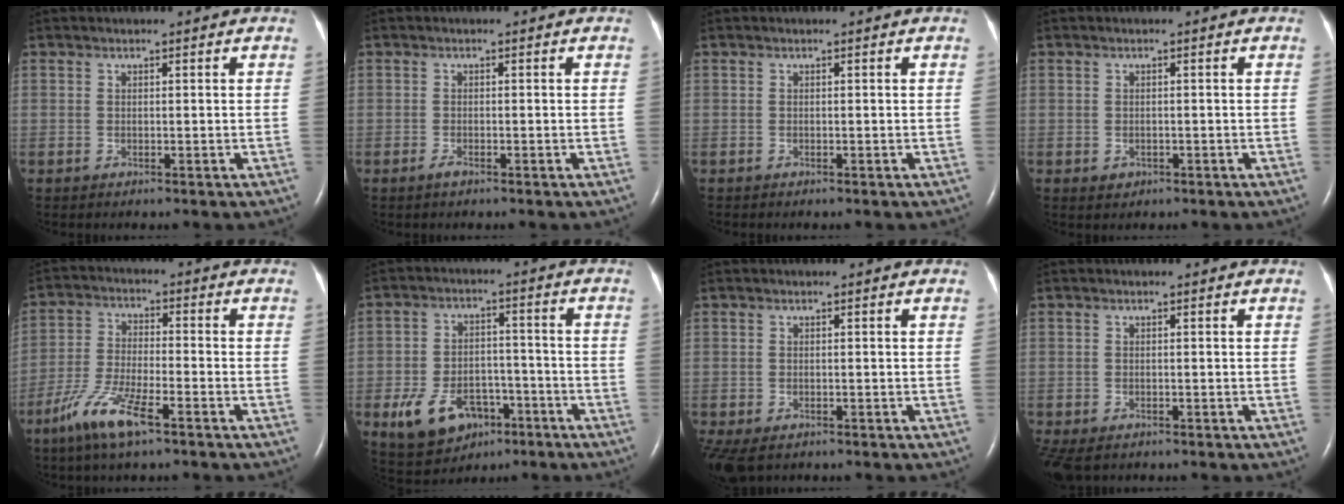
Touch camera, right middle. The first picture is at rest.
{"total": 0.9, "force": [-0.7, 0.1, 0.6], "torque": [-0.013, -0.001, -0.014]}
{"total": 0.0}
{"total": 1.2, "force": [-0.6, 1.1, 0.3], "torque": [0.000, 0.004, -0.006]}
{"total": 9.0, "force": [-5.6, 1.4, 6.9], "torque": [-0.150, -0.015, -0.109]}
{"total": 10.6, "force": [-5.1, 6.7, 6.4], "torque": [-0.120, 0.005, -0.074]}
{"total": 5.6, "force": [-3.6, 3.2, 2.9], "torque": [-0.068, -0.013, -0.057]}
{"total": 5.1, "force": [-3.7, 2.5, 2.5], "torque": [-0.049, -0.011, -0.058]}